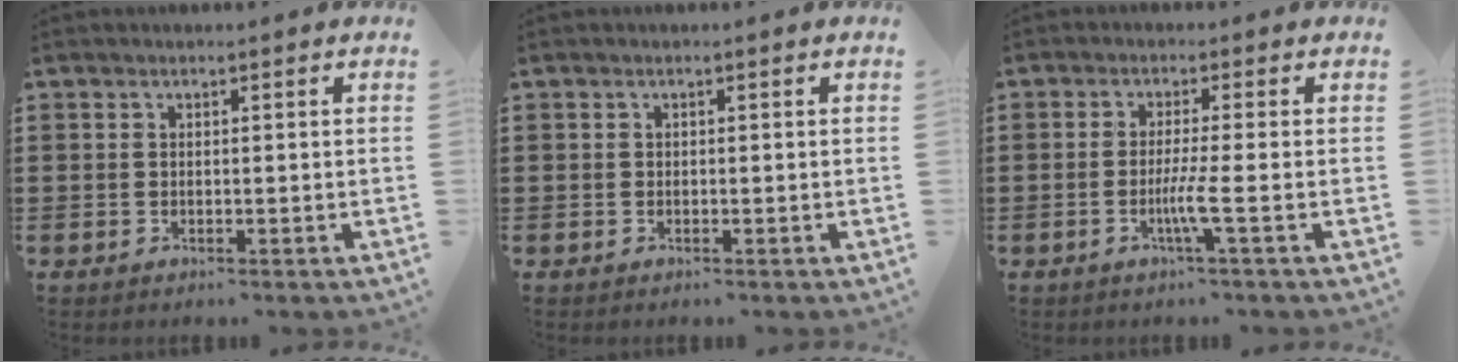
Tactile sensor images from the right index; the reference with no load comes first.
{"total": 0.0}
{"total": 4.0, "force": [-1.3, -0.5, 3.8], "torque": [-0.073, -0.014, -0.028]}